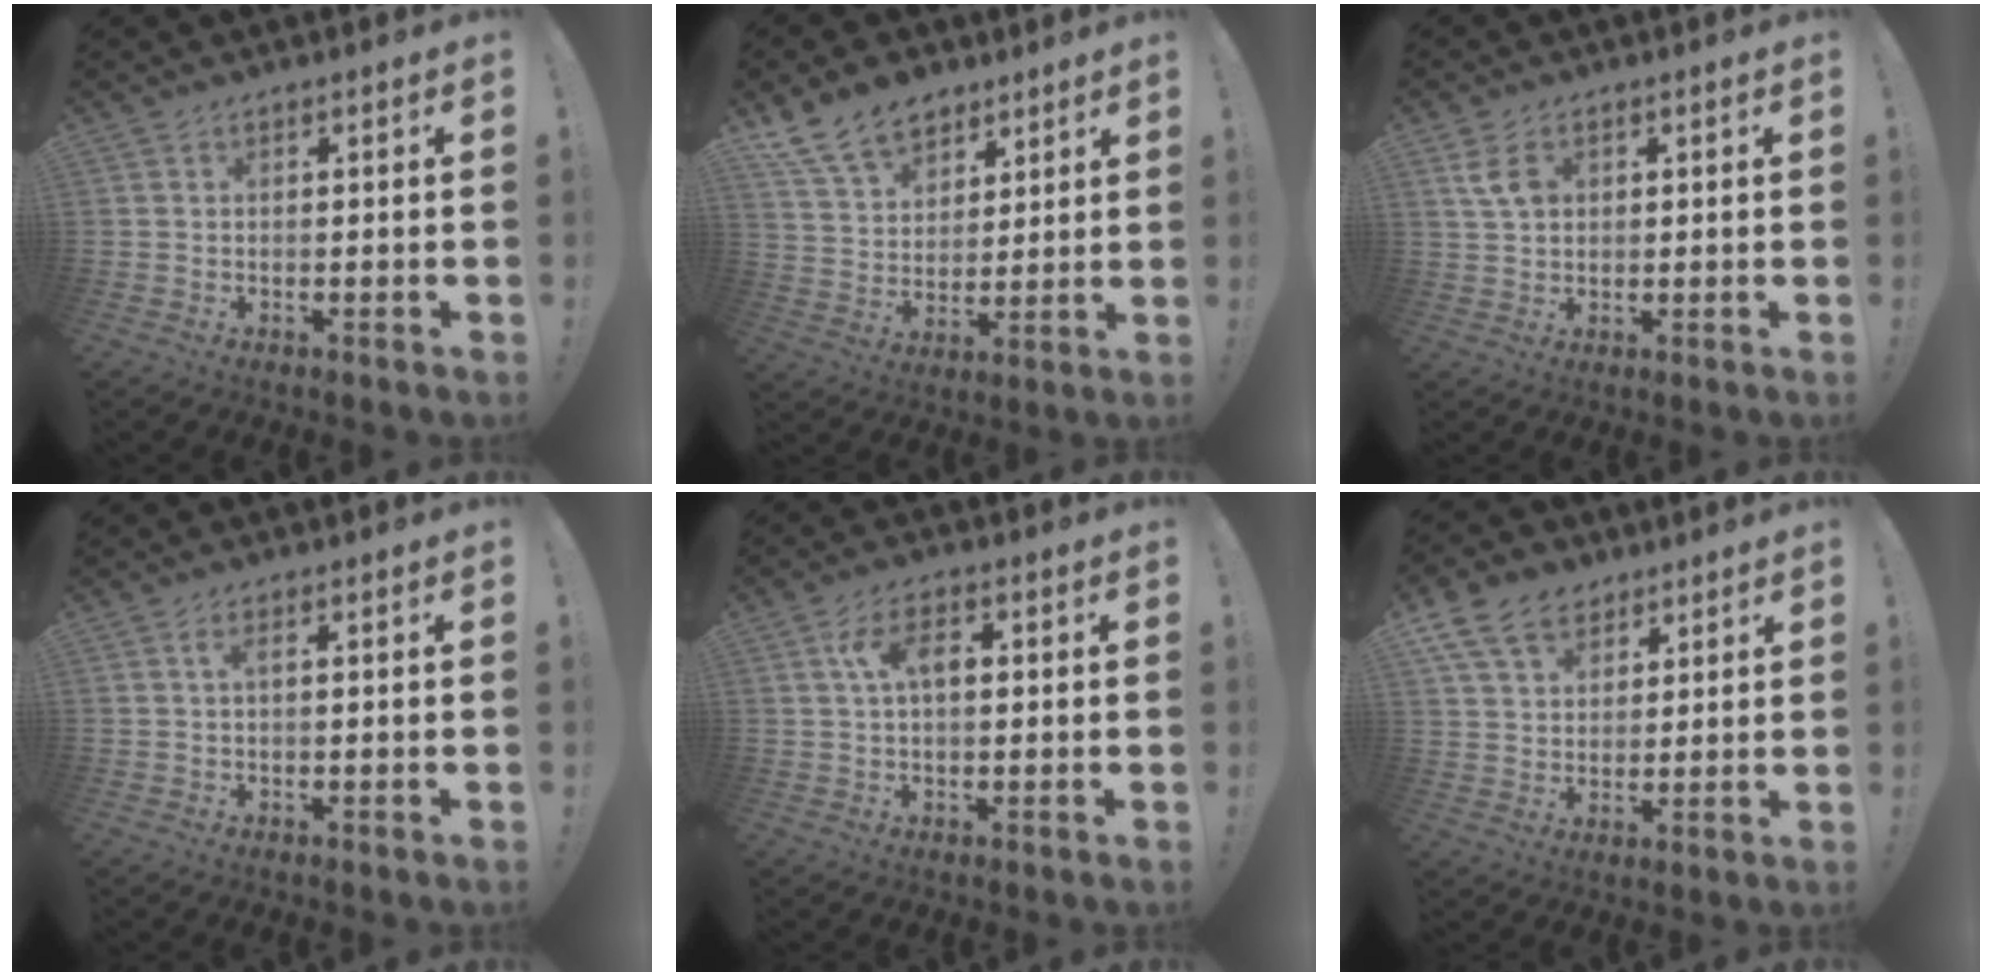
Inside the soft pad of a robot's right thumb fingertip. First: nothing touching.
{"total": 13.8, "force": [9.4, 8.7, 5.2], "torque": [-0.093, -0.056, 0.181]}
{"total": 5.7, "force": [2.1, 3.9, 3.5], "torque": [-0.067, -0.002, 0.039]}
{"total": 2.0, "force": [0.3, 0.4, 2.0], "torque": [-0.040, 0.006, 0.004]}
{"total": 7.0, "force": [1.3, 3.6, 5.8], "torque": [-0.111, 0.010, 0.021]}
{"total": 12.7, "force": [7.0, 9.0, 5.5], "torque": [-0.092, -0.030, 0.139]}